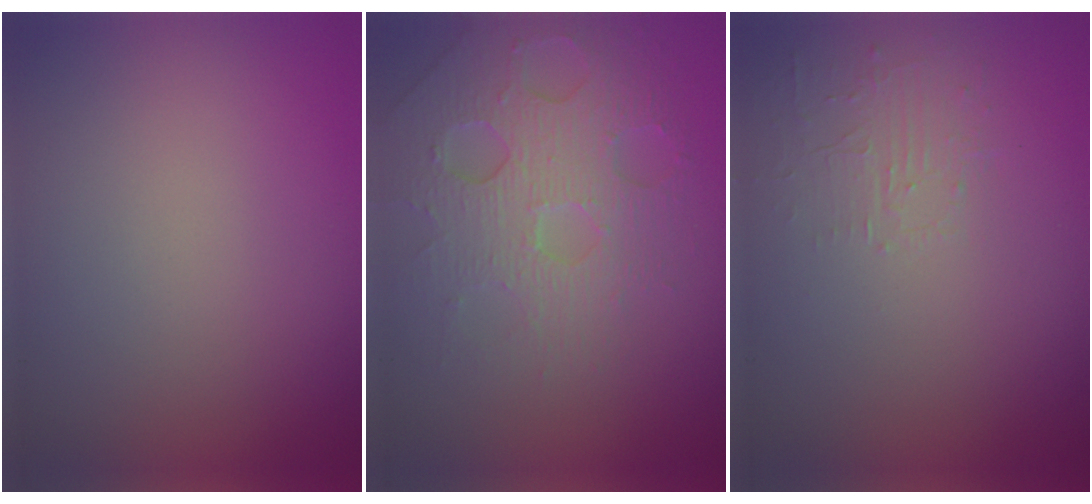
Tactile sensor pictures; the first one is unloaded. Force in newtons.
{"total": 5.4, "press": 4.2, "slide": 3.4}
{"total": 1.5, "press": 0.1, "slide": 1.5}